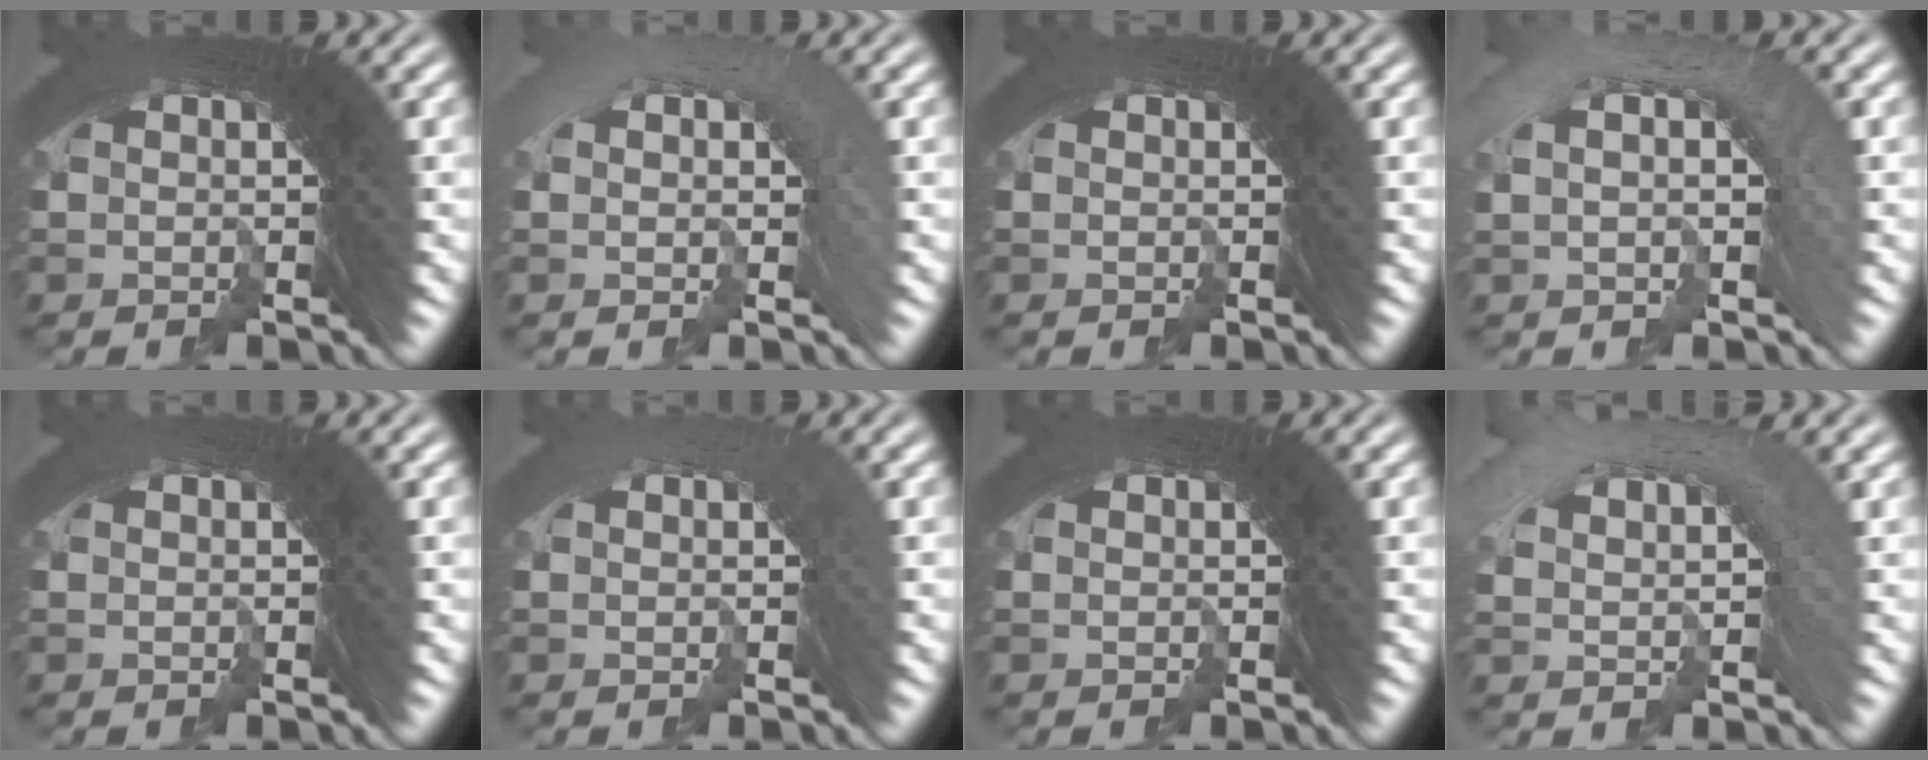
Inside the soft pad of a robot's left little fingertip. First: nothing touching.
{"total": 3.5, "force": [-3.1, 0.7, -1.5], "torque": [0.024, -0.010, -0.045]}
{"total": 0.0}
{"total": 3.5, "force": [-3.0, 1.6, -0.4], "torque": [0.008, 0.008, -0.053]}
{"total": 0.8, "force": [-0.4, -0.4, -0.6], "torque": [0.007, -0.004, -0.005]}
{"total": 3.4, "force": [-2.0, -1.3, -2.4], "torque": [0.031, -0.013, -0.023]}
{"total": 0.0}
{"total": 3.1, "force": [-2.3, 2.1, -0.1], "torque": [-0.005, -0.003, -0.037]}